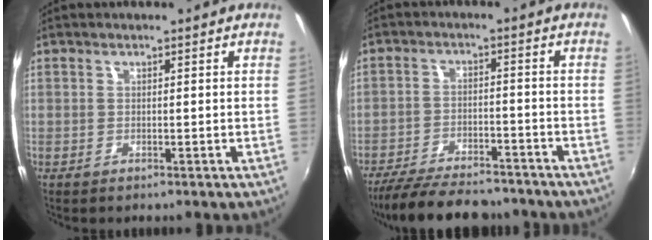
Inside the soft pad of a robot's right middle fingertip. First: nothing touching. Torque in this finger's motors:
{"motor_torque": [1.01, -1.13, 0.10, 0.09]}